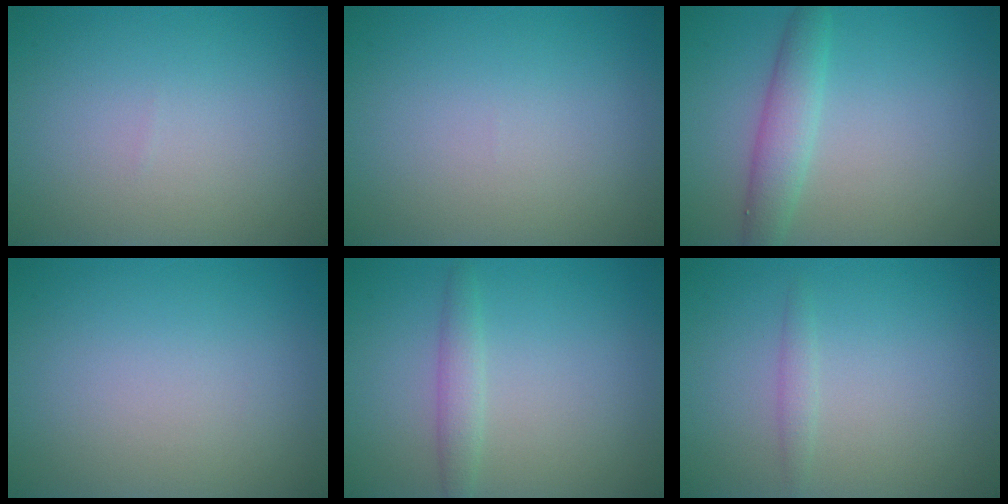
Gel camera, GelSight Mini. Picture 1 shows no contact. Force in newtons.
{"total": 0.0}
{"total": 2.9, "press": 2.9, "slide": 0.1}
{"total": 0.0}
{"total": 1.7, "press": 1.7, "slide": 0.0}
{"total": 1.0, "press": 1.0, "slide": 0.0}